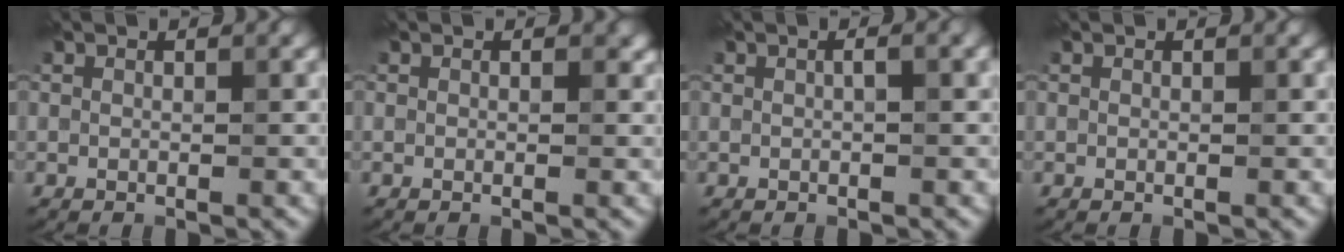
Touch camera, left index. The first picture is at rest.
{"total": 0.7, "force": [0.1, 0.5, 0.4], "torque": [-0.005, -0.001, 0.001]}
{"total": 1.4, "force": [0.1, 0.3, 1.3], "torque": [-0.022, 0.005, 0.000]}
{"total": 0.0}